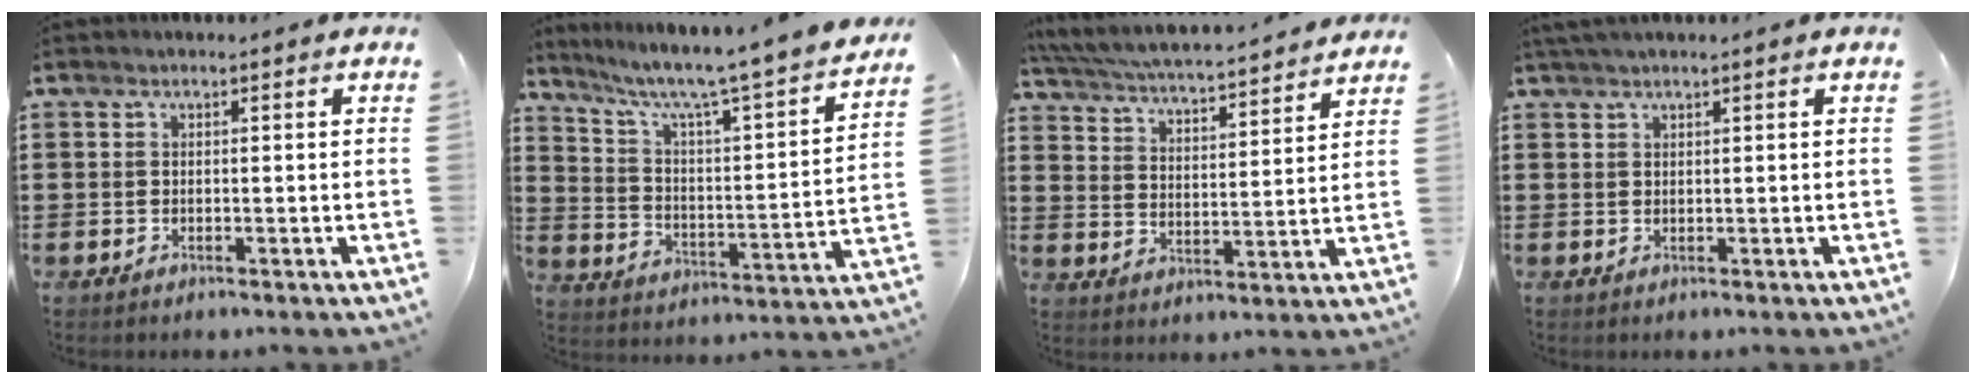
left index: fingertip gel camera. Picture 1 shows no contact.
{"total": 5.3, "force": [4.4, -0.1, 2.9], "torque": [-0.080, -0.051, 0.061]}
{"total": 4.7, "force": [4.5, -0.3, 1.3], "torque": [-0.048, -0.036, 0.069]}
{"total": 1.1, "force": [0.8, 0.0, 0.7], "torque": [-0.014, -0.001, 0.016]}